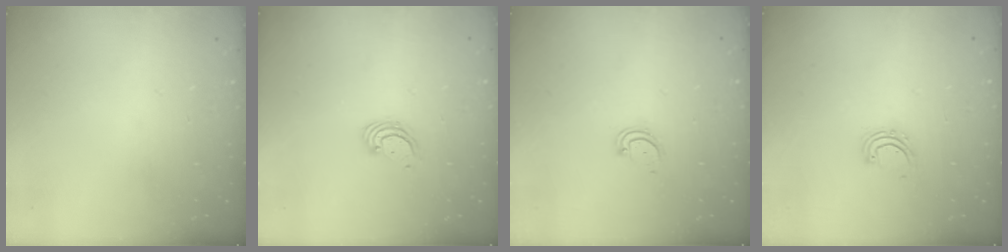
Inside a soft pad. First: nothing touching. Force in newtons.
{"total": 3.1, "press": 3.1, "slide": 0.1}
{"total": 3.1, "press": 3.1, "slide": 0.3}
{"total": 3.9, "press": 3.9, "slide": 0.2}